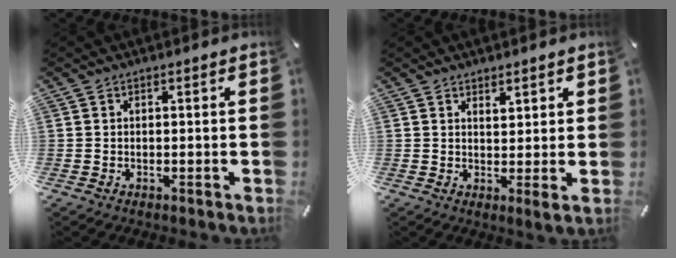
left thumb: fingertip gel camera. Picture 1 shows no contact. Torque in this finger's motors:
{"motor_torque": [0.20, -0.37, 0.16, 0.18, 0.00]}